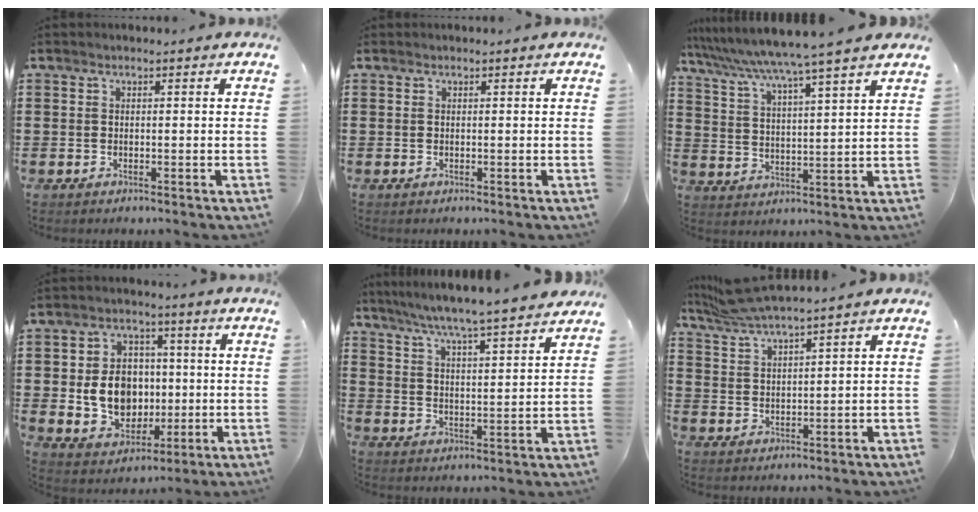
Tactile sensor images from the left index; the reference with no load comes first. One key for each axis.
{"total": 0.0}
{"total": 5.8, "fx": 5.0, "fy": -1.5, "fz": 2.4, "tx": -0.069, "ty": -0.041, "tz": 0.078}
{"total": 8.9, "fx": 0.1, "fy": 7.6, "fz": 4.6, "tx": -0.104, "ty": 0.014, "tz": 0.002}
{"total": 5.8, "fx": 5.3, "fy": -1.0, "fz": 2.0, "tx": -0.063, "ty": -0.040, "tz": 0.087}
{"total": 5.5, "fx": 4.8, "fy": -0.2, "fz": 2.6, "tx": -0.064, "ty": -0.014, "tz": 0.088}